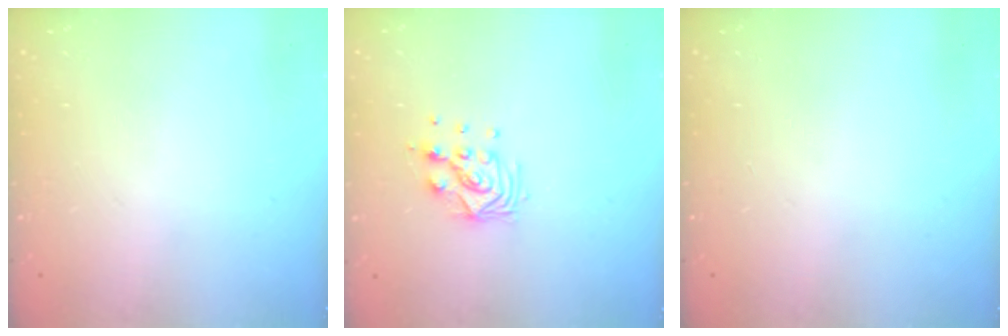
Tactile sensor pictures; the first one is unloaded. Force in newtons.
{"total": 8.8, "press": 8.7, "slide": 0.9}
{"total": 0.0}